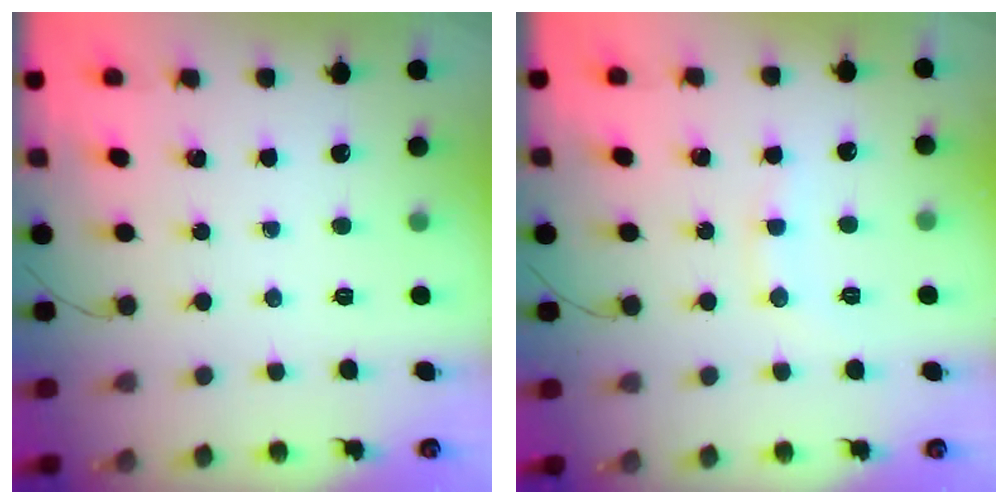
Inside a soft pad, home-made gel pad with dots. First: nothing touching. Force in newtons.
{"total": 6.2, "press": 6.1, "slide": 1.1}